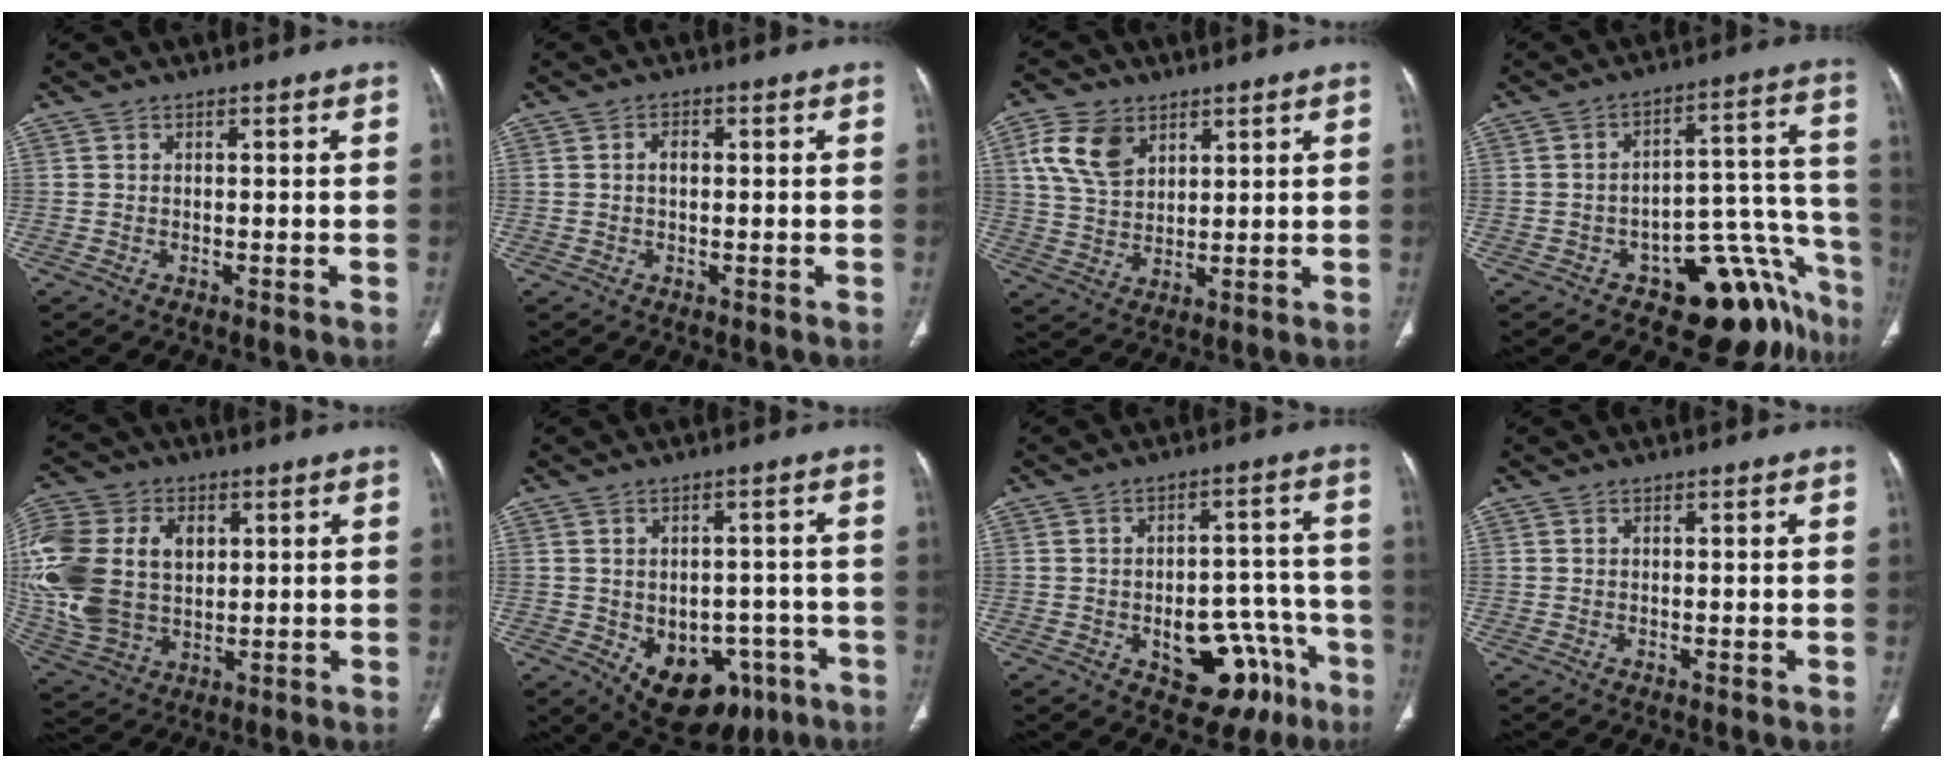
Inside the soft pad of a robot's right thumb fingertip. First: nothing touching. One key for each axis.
{"total": 1.9, "fx": 0.1, "fy": 1.3, "fz": 1.4, "tx": -0.022, "ty": 0.007, "tz": 0.000}
{"total": 9.6, "fx": 4.5, "fy": 6.4, "fz": 5.7, "tx": -0.095, "ty": -0.010, "tz": 0.092}
{"total": 17.5, "fx": -11.7, "fy": 8.3, "fz": 10.1, "tx": -0.013, "ty": 0.124, "tz": -0.150}
{"total": 23.8, "fx": 3.8, "fy": 17.3, "fz": 16.0, "tx": -0.367, "ty": 0.013, "tz": 0.085}
{"total": 14.4, "fx": -6.3, "fy": 9.7, "fz": 8.7, "tx": -0.093, "ty": 0.024, "tz": -0.070}
{"total": 14.7, "fx": -6.5, "fy": 8.8, "fz": 9.8, "tx": -0.085, "ty": 0.054, "tz": -0.075}
{"total": 0.0}